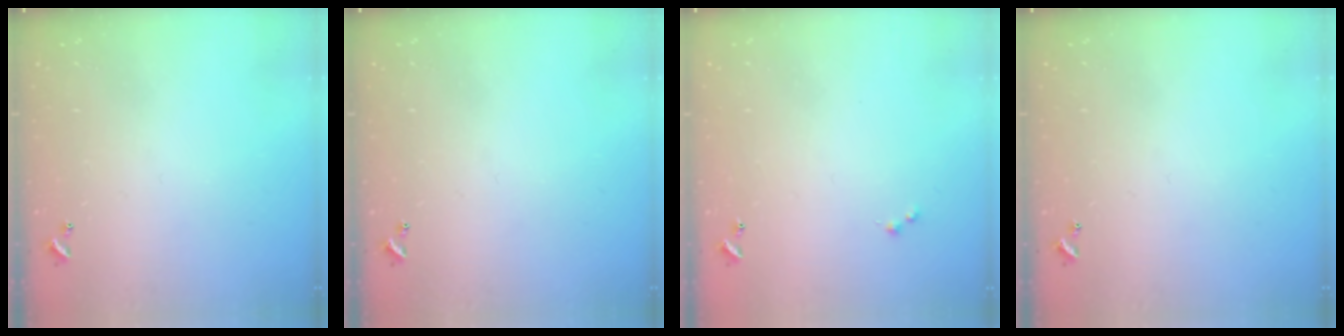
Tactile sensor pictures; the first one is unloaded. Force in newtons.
{"total": 0.0}
{"total": 0.0}
{"total": 0.0}